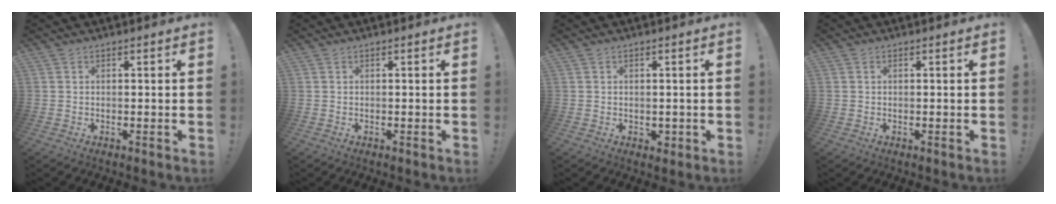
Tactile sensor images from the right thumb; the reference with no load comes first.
{"total": 0.0}
{"total": 1.9, "force": [0.1, 1.7, 0.7], "torque": [0.001, -0.002, 0.002]}
{"total": 0.5, "force": [0.2, 0.4, 0.2], "torque": [-0.010, 0.005, 0.006]}